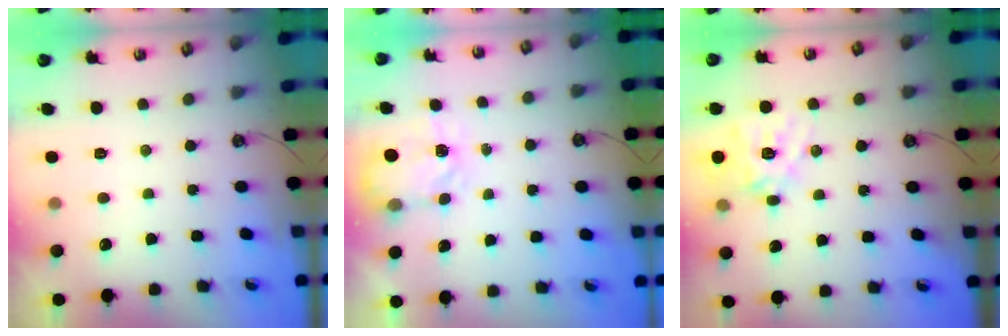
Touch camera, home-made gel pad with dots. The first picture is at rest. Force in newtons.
{"total": 4.0, "press": 3.9, "slide": 0.7}
{"total": 15.5, "press": 15.3, "slide": 2.2}